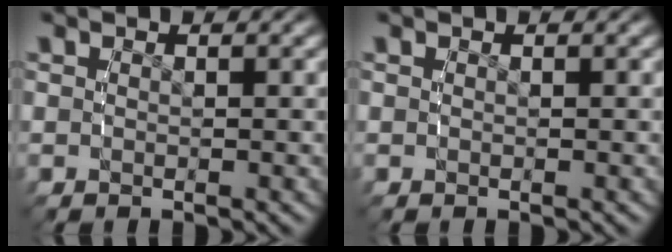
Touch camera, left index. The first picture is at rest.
{"total": 0.0}